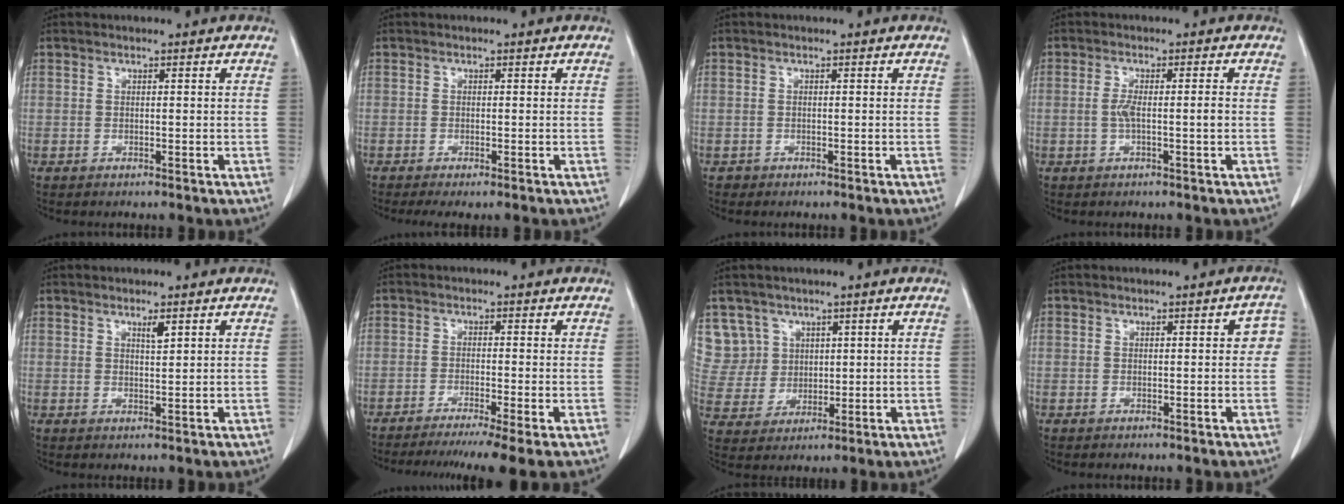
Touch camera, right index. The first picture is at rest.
{"total": 2.7, "force": [-2.0, 0.6, 1.8], "torque": [-0.028, -0.009, -0.030]}
{"total": 0.7, "force": [-0.4, 0.5, -0.2], "torque": [-0.004, 0.003, -0.010]}
{"total": 3.0, "force": [-0.5, 0.2, 3.0], "torque": [-0.058, 0.000, -0.007]}
{"total": 1.6, "force": [1.0, 0.2, 1.2], "torque": [-0.024, -0.004, 0.017]}
{"total": 8.6, "force": [-6.6, -0.8, 5.4], "torque": [-0.074, -0.019, -0.102]}
{"total": 7.7, "force": [4.1, 6.5, -0.3], "torque": [0.006, 0.017, 0.095]}
{"total": 2.4, "force": [0.4, 1.1, 2.2], "torque": [-0.012, 0.013, 0.000]}